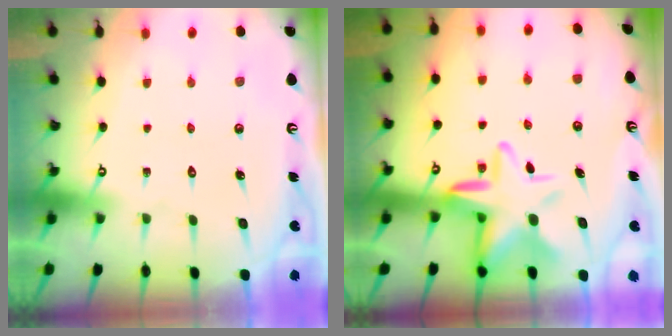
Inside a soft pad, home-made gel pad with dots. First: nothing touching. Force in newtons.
{"total": 12.6, "press": 12.4, "slide": 2.3}